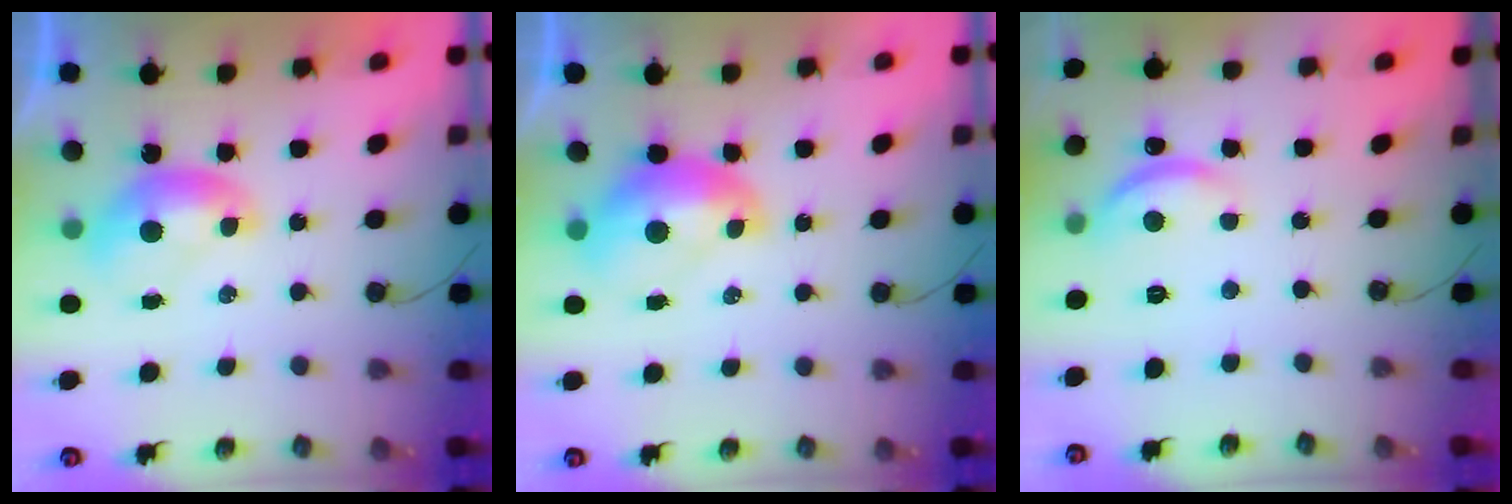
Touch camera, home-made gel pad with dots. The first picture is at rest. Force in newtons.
{"total": 2.3, "press": 2.2, "slide": 0.7}
{"total": 5.3, "press": 5.3, "slide": 0.5}